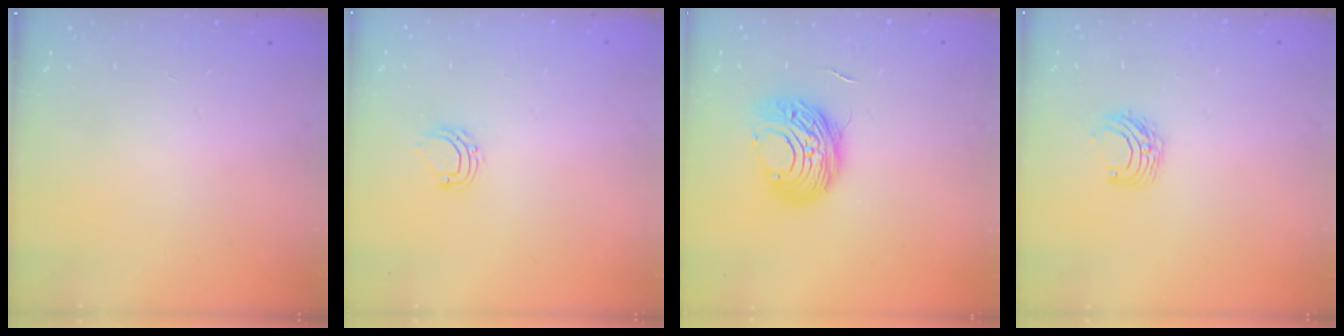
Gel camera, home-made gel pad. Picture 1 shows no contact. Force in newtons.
{"total": 6.8, "press": 6.8, "slide": 0.5}
{"total": 10.0, "press": 10.0, "slide": 0.8}
{"total": 6.0, "press": 5.9, "slide": 0.6}